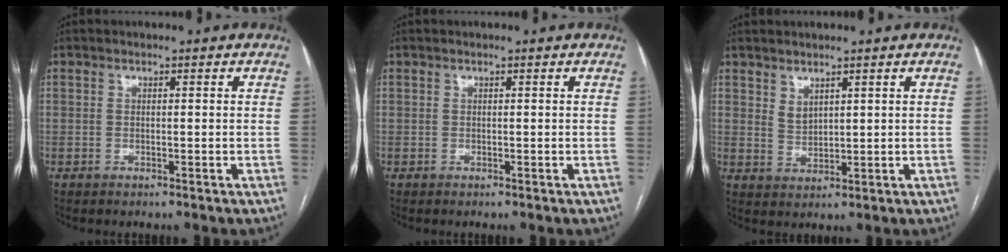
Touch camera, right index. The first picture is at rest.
{"total": 0.0}
{"total": 2.5, "force": [1.7, 1.3, 1.3], "torque": [-0.027, -0.003, 0.043]}